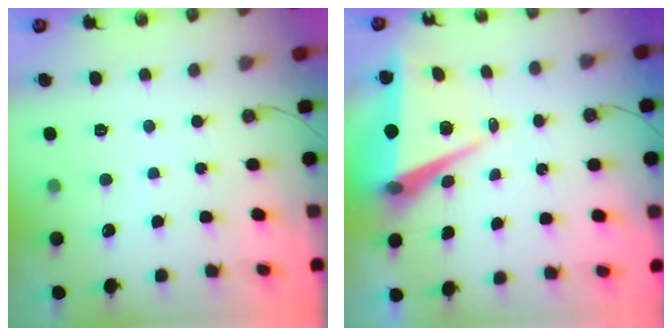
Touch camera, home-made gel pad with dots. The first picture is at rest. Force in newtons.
{"total": 8.3, "press": 7.2, "slide": 4.2}